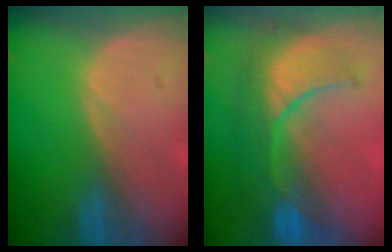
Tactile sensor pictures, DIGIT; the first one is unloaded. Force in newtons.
{"total": 10.0, "press": 9.2, "slide": 4.1}